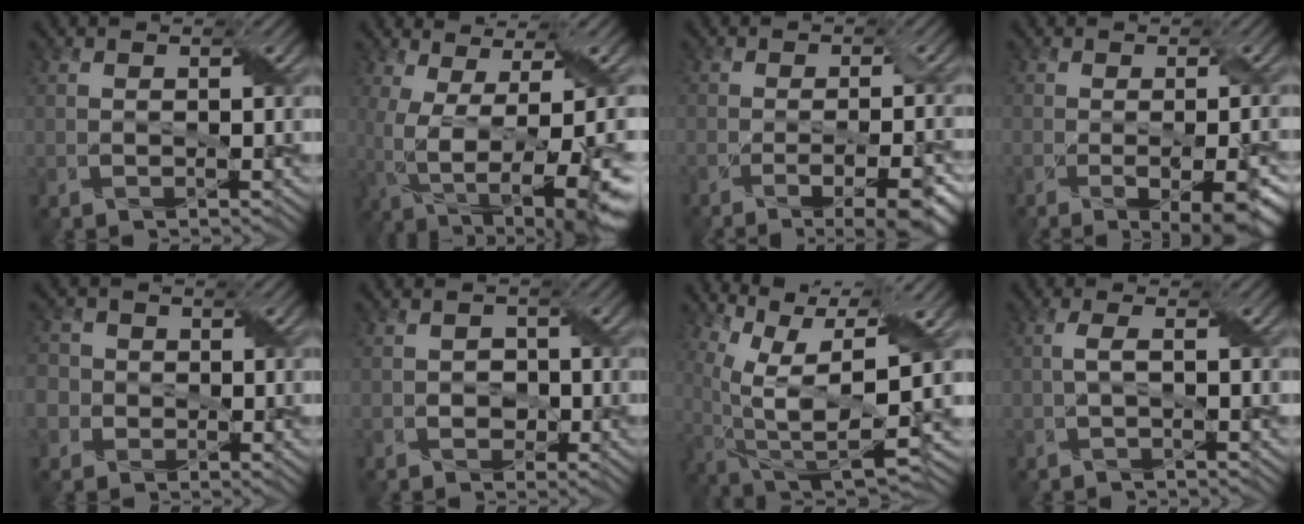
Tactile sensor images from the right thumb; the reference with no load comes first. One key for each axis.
{"total": 13.3, "fx": -2.7, "fy": 5.0, "fz": 12.1, "tx": -0.235, "ty": -0.027, "tz": -0.020}
{"total": 7.9, "fx": -4.4, "fy": 2.2, "fz": 6.2, "tx": -0.078, "ty": -0.001, "tz": -0.055}
{"total": 6.7, "fx": -2.9, "fy": 2.1, "fz": 5.6, "tx": -0.077, "ty": -0.014, "tz": -0.028}
{"total": 4.6, "fx": -0.8, "fy": 4.4, "fz": 1.1, "tx": -0.032, "ty": 0.010, "tz": -0.035}
{"total": 1.5, "fx": -0.4, "fy": 1.5, "fz": 0.2, "tx": -0.002, "ty": 0.000, "tz": -0.008}
{"total": 12.5, "fx": 3.8, "fy": 4.7, "fz": 11.0, "tx": -0.234, "ty": -0.003, "tz": 0.081}
{"total": 1.5, "fx": 0.1, "fy": 0.3, "fz": 1.5, "tx": -0.029, "ty": 0.008, "tz": -0.005}